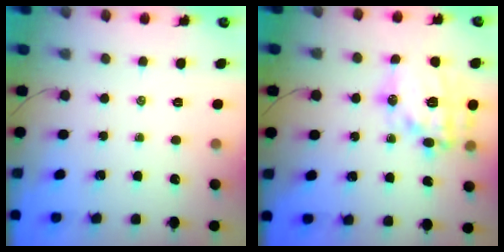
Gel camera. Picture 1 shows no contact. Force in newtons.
{"total": 17.5, "press": 17.4, "slide": 1.7}